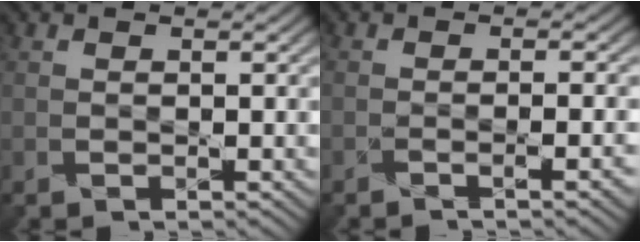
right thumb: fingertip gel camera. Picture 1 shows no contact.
{"total": 3.0, "force": [-1.5, 0.5, 2.5], "torque": [-0.033, 0.007, -0.033]}